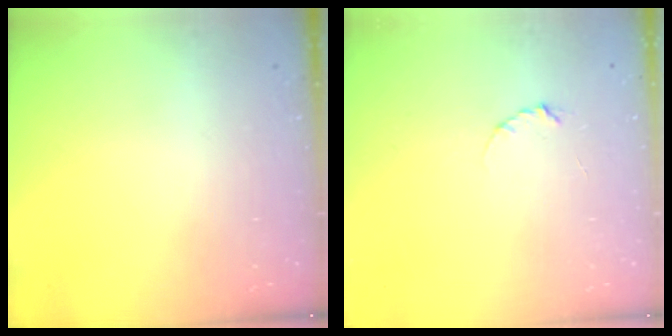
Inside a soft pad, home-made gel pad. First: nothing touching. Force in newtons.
{"total": 2.3, "press": 2.3, "slide": 0.4}